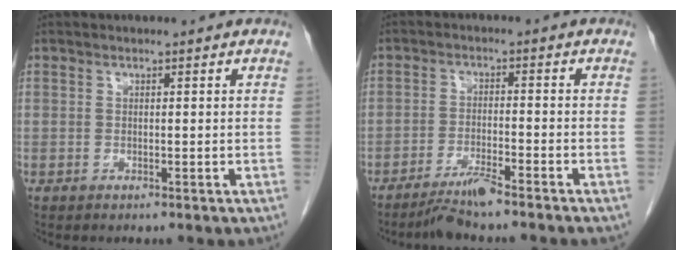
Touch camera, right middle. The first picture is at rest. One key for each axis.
{"total": 4.9, "fx": -4.1, "fy": -0.9, "fz": 2.5, "tx": -0.049, "ty": -0.019, "tz": -0.079}